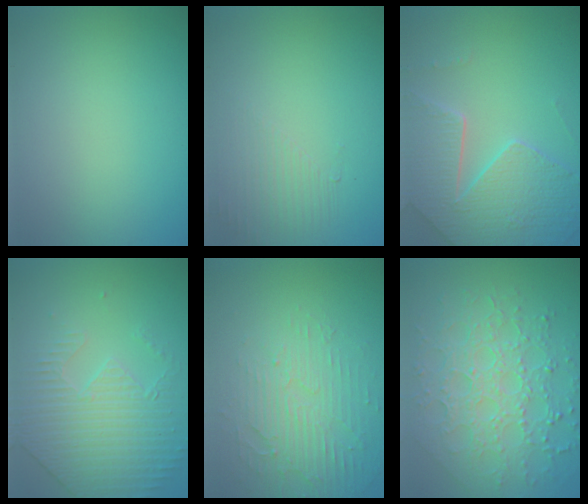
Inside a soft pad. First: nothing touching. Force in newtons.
{"total": 1.6, "press": 0.4, "slide": 1.5}
{"total": 6.9, "press": 5.4, "slide": 4.4}
{"total": 4.4, "press": 3.8, "slide": 2.3}
{"total": 4.1, "press": 3.3, "slide": 2.4}
{"total": 7.8, "press": 5.6, "slide": 5.5}